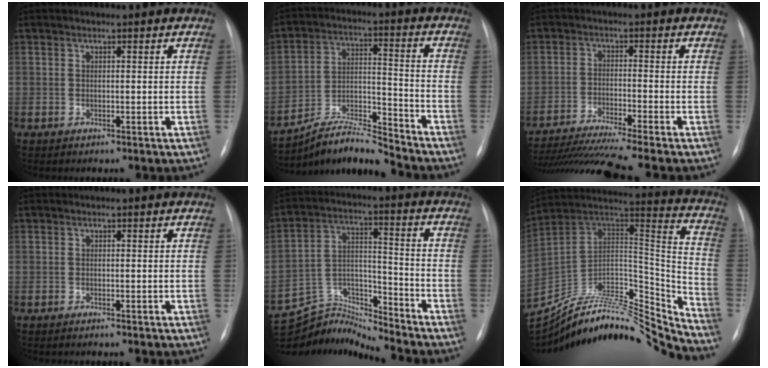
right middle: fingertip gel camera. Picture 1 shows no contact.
{"total": 9.9, "force": [-9.7, -1.1, 1.6], "torque": [-0.033, 0.024, -0.177]}
{"total": 13.3, "force": [-11.5, -2.1, 6.4], "torque": [-0.099, -0.026, -0.187]}
{"total": 0.8, "force": [-0.7, -0.1, 0.4], "torque": [-0.006, 0.000, -0.009]}
{"total": 11.0, "force": [-10.9, -0.9, -1.1], "torque": [0.015, 0.059, -0.206]}
{"total": 29.2, "force": [-27.8, 3.0, 8.2], "torque": [-0.131, 0.021, -0.434]}